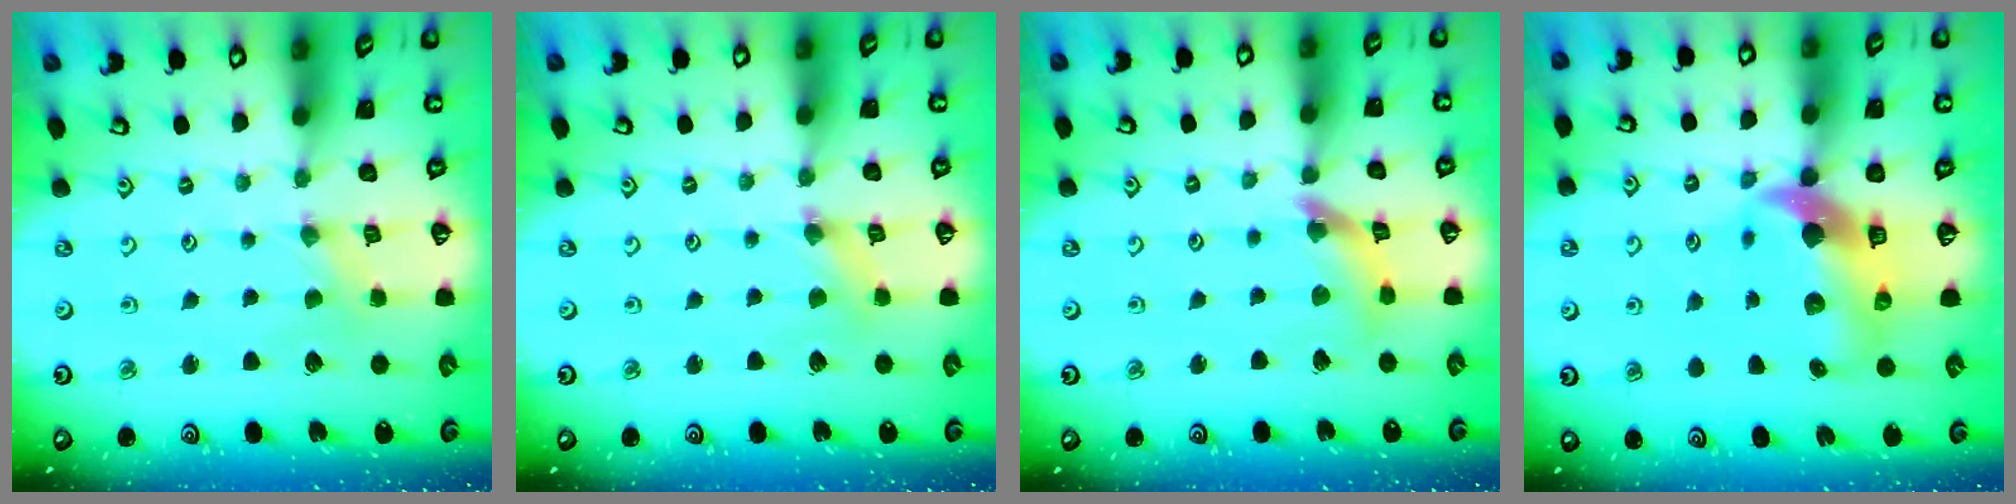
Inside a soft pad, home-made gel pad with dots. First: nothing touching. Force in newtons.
{"total": 1.6, "press": 1.6, "slide": 0.2}
{"total": 9.0, "press": 8.9, "slide": 1.1}
{"total": 11.3, "press": 11.2, "slide": 1.8}